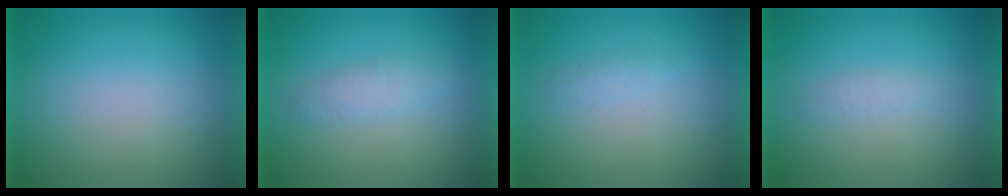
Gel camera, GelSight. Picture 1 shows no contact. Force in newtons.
{"total": 2.4}
{"total": 1.3}
{"total": 1.4}